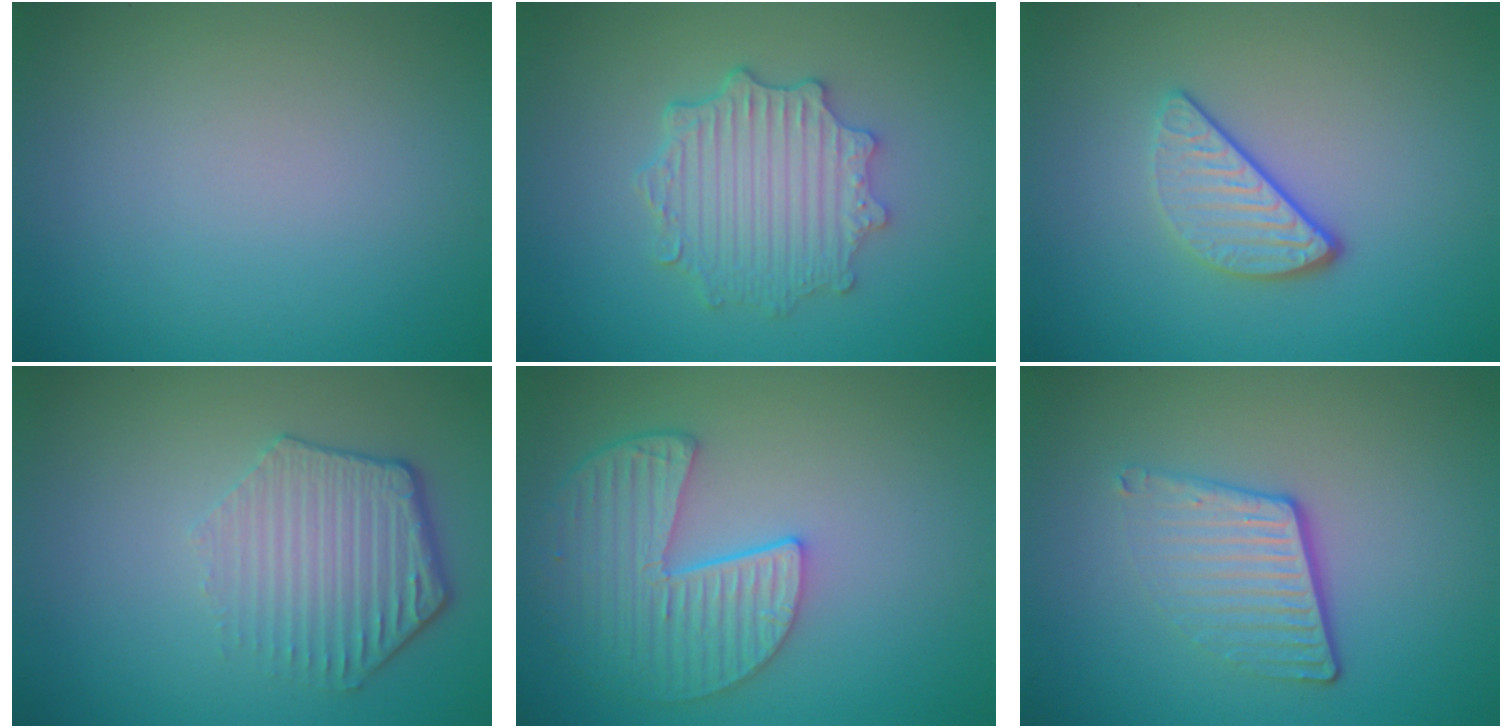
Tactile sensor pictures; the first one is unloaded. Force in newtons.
{"total": 4.6, "press": 3.8, "slide": 2.6}
{"total": 3.0, "press": 2.4, "slide": 1.9}
{"total": 4.2, "press": 3.3, "slide": 2.7}
{"total": 5.4, "press": 4.7, "slide": 2.7}
{"total": 3.8, "press": 2.5, "slide": 2.9}